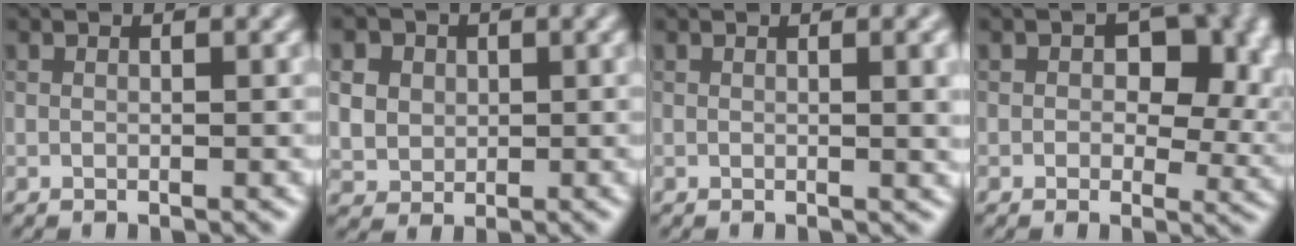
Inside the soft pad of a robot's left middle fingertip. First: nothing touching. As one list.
[{"total": 6.0, "force": [2.3, 5.0, 2.5], "torque": [-0.074, 0.029, 0.043]}, {"total": 3.5, "force": [1.0, 1.4, 3.1], "torque": [-0.023, 0.012, 0.016]}, {"total": 9.1, "force": [1.9, 5.9, 6.8], "torque": [-0.095, -0.006, 0.050]}]